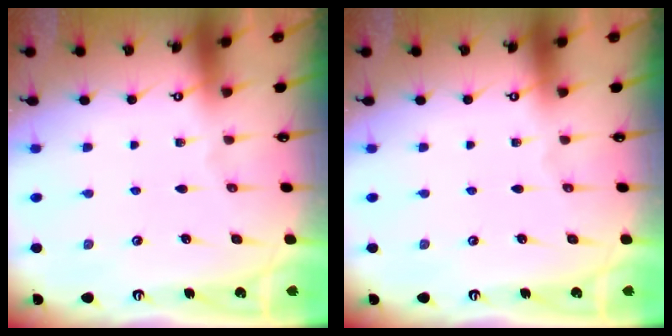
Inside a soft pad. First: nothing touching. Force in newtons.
{"total": 0.0}